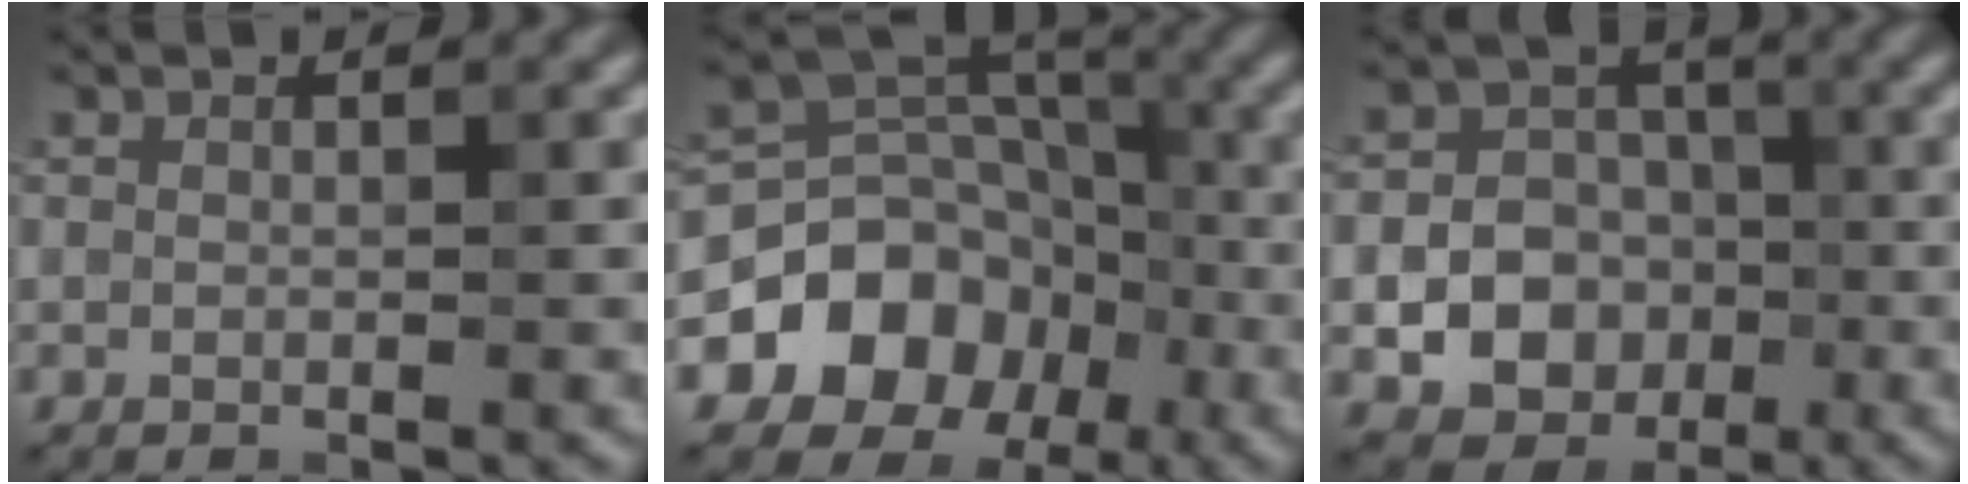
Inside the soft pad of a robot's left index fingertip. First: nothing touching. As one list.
[{"total": 10.2, "force": [-4.2, 8.1, 4.4], "torque": [-0.075, 0.008, -0.084]}, {"total": 10.4, "force": [-2.6, 9.3, 4.0], "torque": [-0.064, -0.010, -0.056]}]